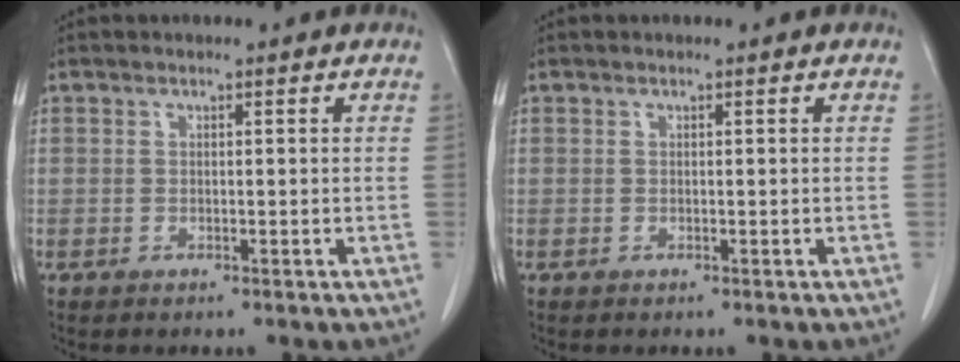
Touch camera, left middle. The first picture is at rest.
{"total": 0.0}